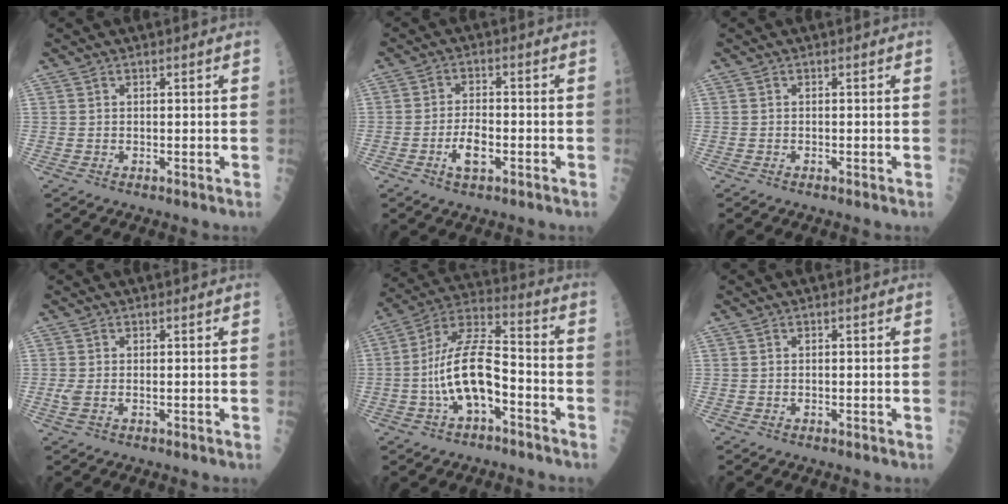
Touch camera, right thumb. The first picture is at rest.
{"total": 4.9, "force": [-1.8, 2.1, 4.0], "torque": [-0.071, 0.011, -0.031]}
{"total": 0.0}
{"total": 1.8, "force": [-0.3, 0.7, 1.6], "torque": [-0.051, -0.006, -0.004]}
{"total": 14.0, "force": [-3.9, 6.0, 12.0], "torque": [-0.231, 0.053, -0.070]}
{"total": 0.0}